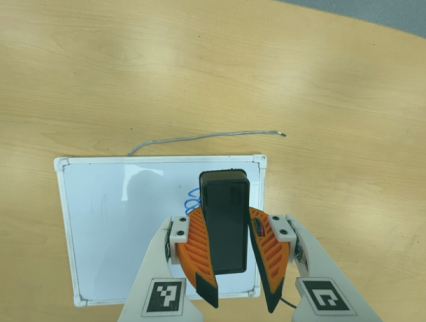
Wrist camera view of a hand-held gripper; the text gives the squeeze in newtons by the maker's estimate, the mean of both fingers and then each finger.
{"total": 11.1, "left": 10.7, "right": 11.5}